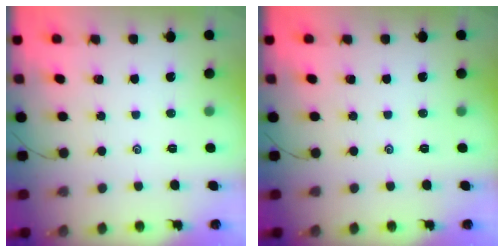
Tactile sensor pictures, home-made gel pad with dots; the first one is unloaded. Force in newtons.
{"total": 0.0}